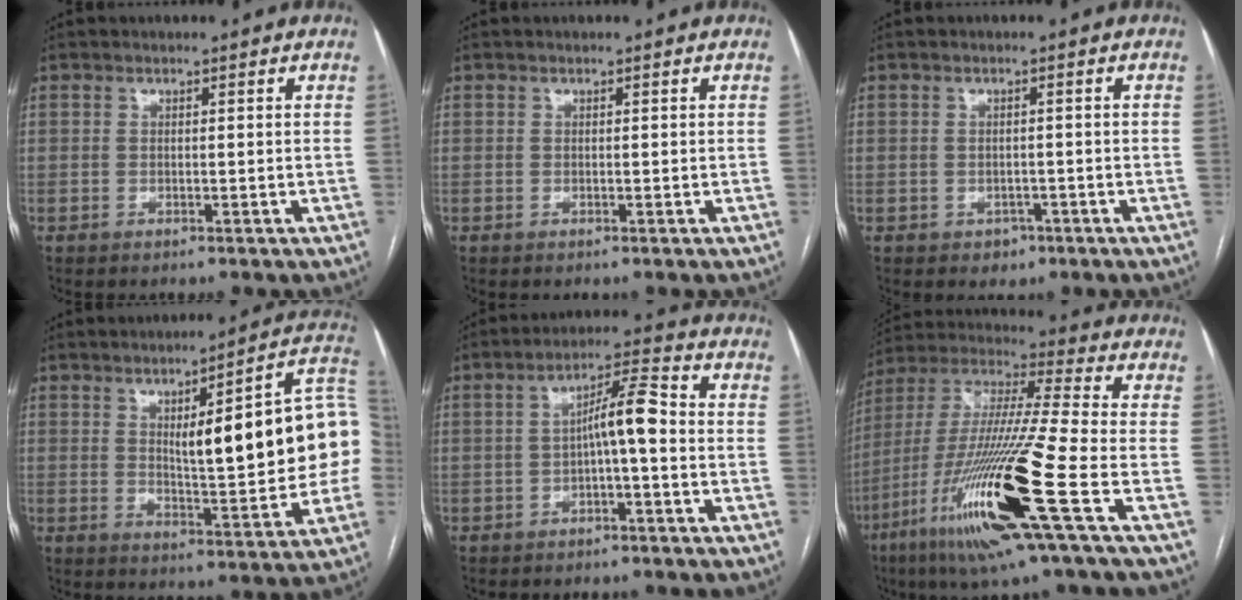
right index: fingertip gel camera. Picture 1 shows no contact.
{"total": 0.0}
{"total": 2.2, "force": [-1.1, 1.9, 0.6], "torque": [-0.002, 0.006, -0.010]}
{"total": 18.2, "force": [1.9, 3.3, 17.8], "torque": [-0.221, 0.028, 0.029]}
{"total": 6.4, "force": [-0.8, 0.8, 6.3], "torque": [-0.104, 0.025, -0.014]}
{"total": 21.9, "force": [-8.9, 0.0, 20.0], "torque": [-0.416, -0.038, -0.173]}